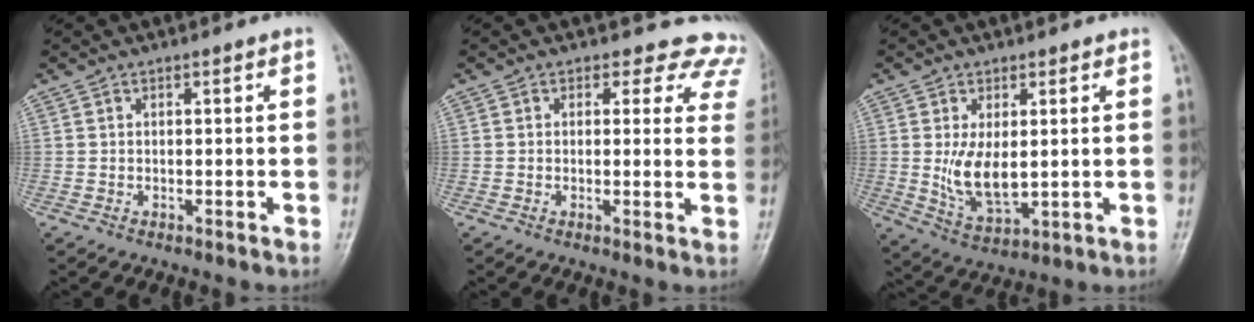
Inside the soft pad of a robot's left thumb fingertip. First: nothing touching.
{"total": 8.8, "force": [7.4, 4.7, 0.9], "torque": [0.046, -0.029, 0.045]}
{"total": 8.0, "force": [0.7, 4.3, 6.7], "torque": [-0.111, -0.023, 0.026]}